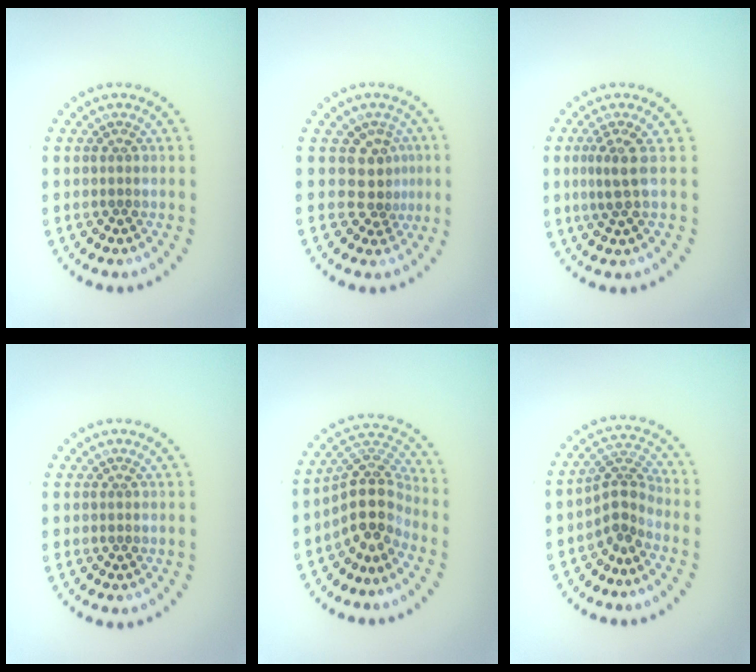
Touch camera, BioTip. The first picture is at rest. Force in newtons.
{"total": 2.6, "press": 1.8, "slide": 1.9}
{"total": 2.3, "press": 1.5, "slide": 1.8}
{"total": 0.0}
{"total": 4.8, "press": 3.6, "slide": 3.2}
{"total": 2.9, "press": 1.9, "slide": 2.2}